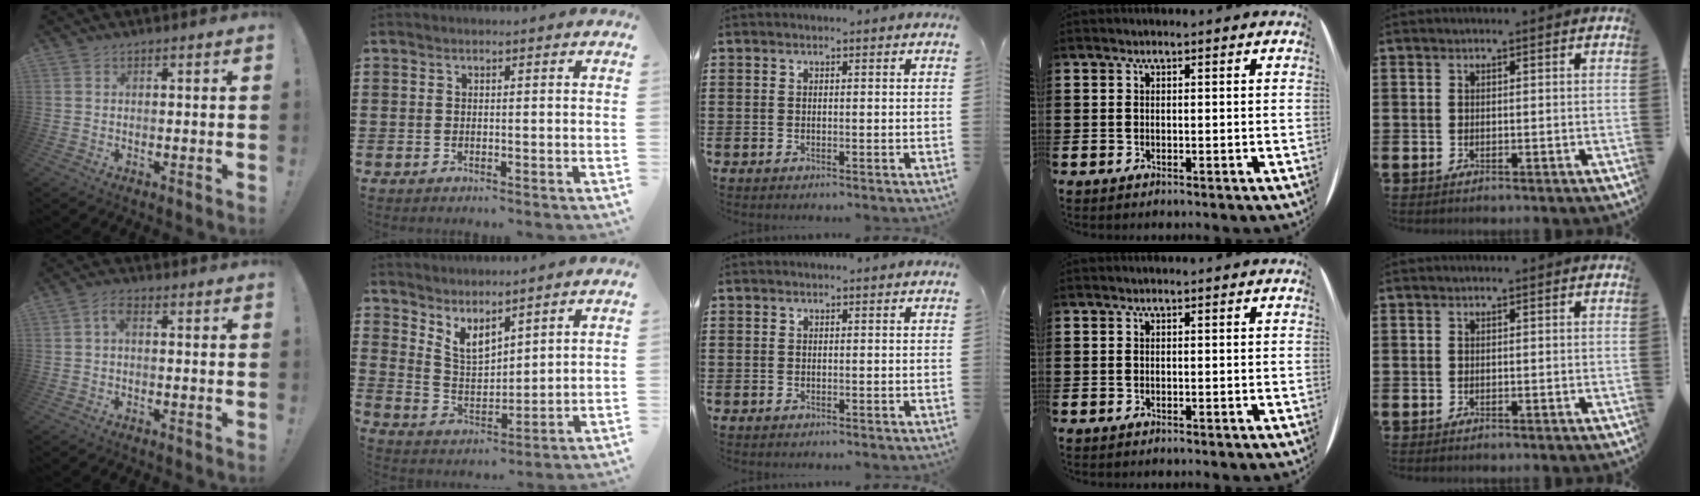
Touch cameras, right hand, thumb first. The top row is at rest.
{"thumb": {"total": 3.3, "force": [0.4, 1.6, 2.9], "torque": [-0.060, 0.009, 0.006]}, "index": {"total": 5.4, "force": [4.6, 1.9, 2.1], "torque": [-0.058, -0.017, 0.086]}}